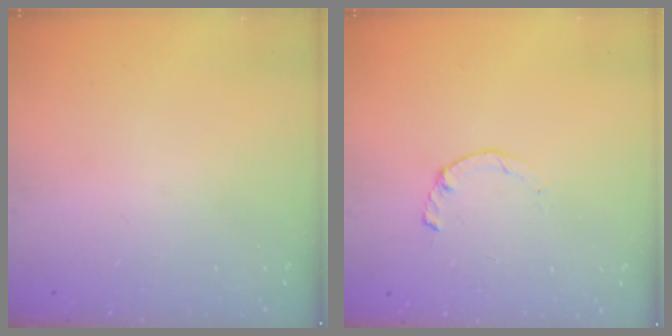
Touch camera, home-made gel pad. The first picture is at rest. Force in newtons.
{"total": 2.2, "press": 2.2, "slide": 0.2}